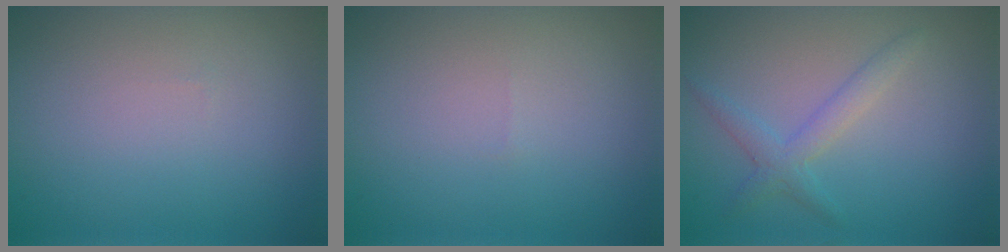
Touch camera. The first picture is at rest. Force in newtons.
{"total": 0.0}
{"total": 2.1, "press": 2.1, "slide": 0.1}